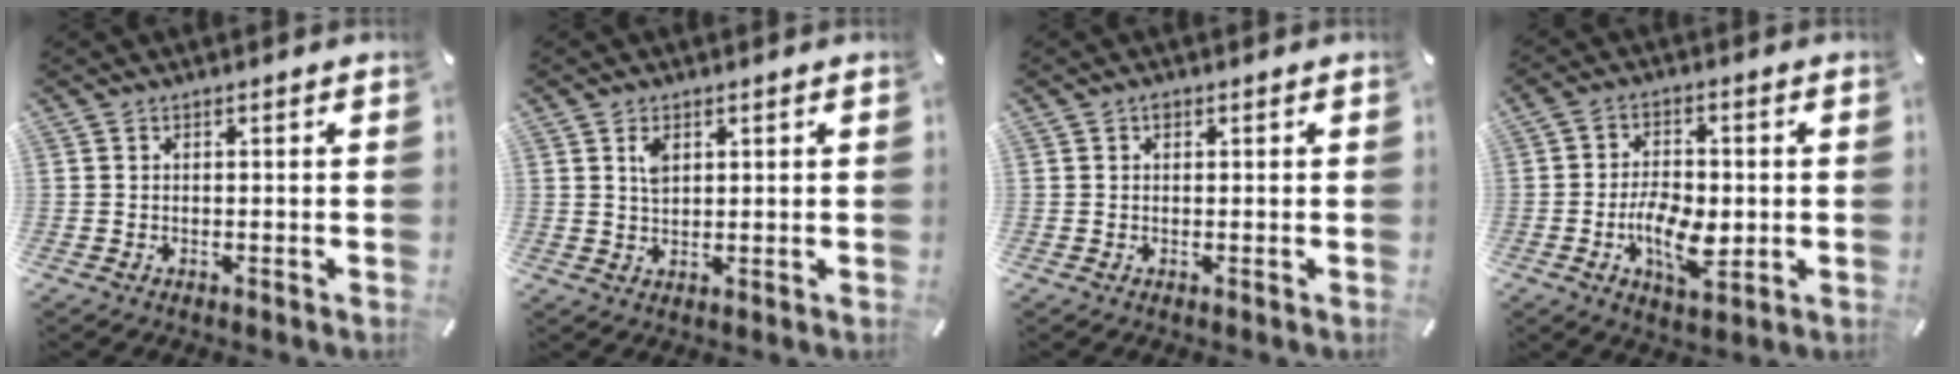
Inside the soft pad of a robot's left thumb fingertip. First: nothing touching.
{"total": 3.3, "force": [1.5, 1.9, 2.2], "torque": [-0.033, -0.005, 0.024]}
{"total": 0.8, "force": [0.3, 0.7, 0.3], "torque": [-0.007, 0.004, 0.005]}
{"total": 10.0, "force": [-2.0, 5.7, 8.0], "torque": [-0.146, -0.002, -0.036]}